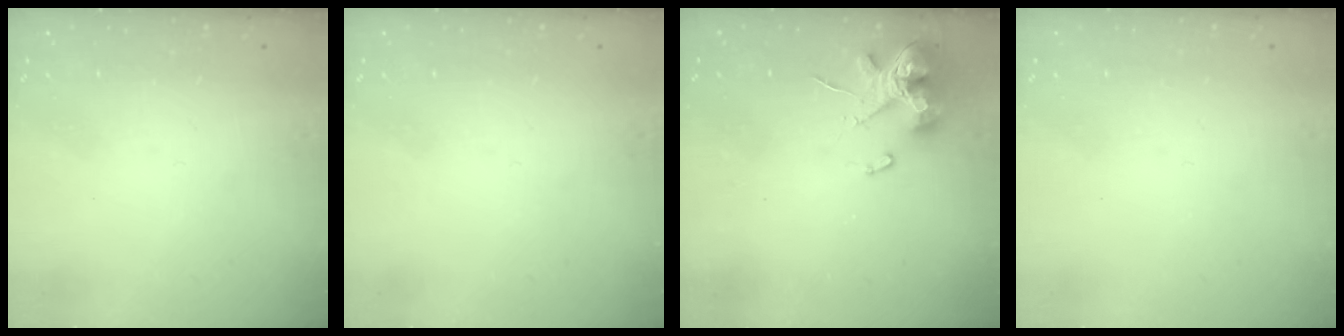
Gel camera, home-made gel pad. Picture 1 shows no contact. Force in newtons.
{"total": 0.0}
{"total": 12.7, "press": 12.5, "slide": 2.0}
{"total": 0.0}